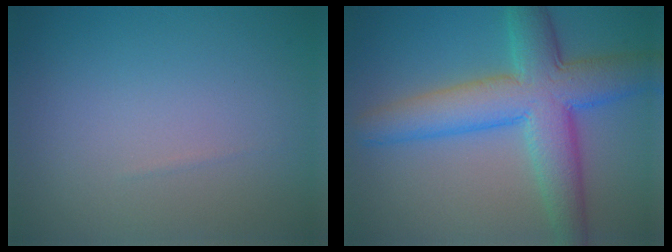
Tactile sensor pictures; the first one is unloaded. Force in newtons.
{"total": 8.6, "press": 8.6, "slide": 0.1}